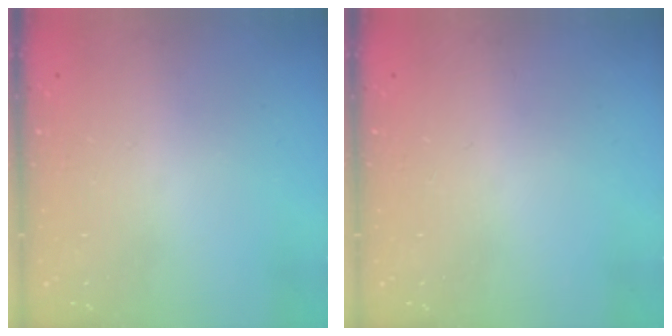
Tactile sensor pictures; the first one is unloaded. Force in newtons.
{"total": 0.0}